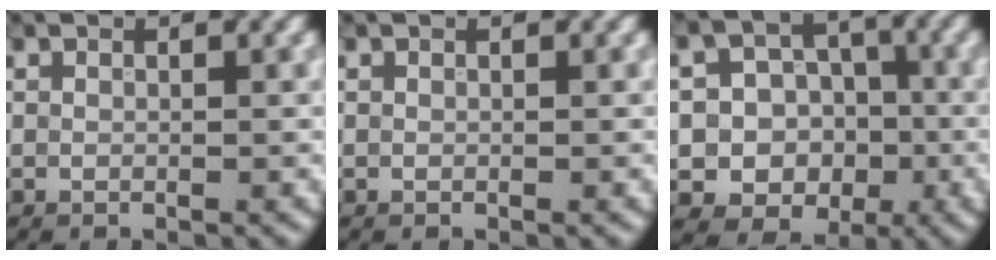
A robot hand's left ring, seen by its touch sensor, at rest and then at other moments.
{"total": 0.0}
{"total": 9.0, "force": [-2.2, 8.1, 3.1], "torque": [-0.034, 0.004, -0.061]}